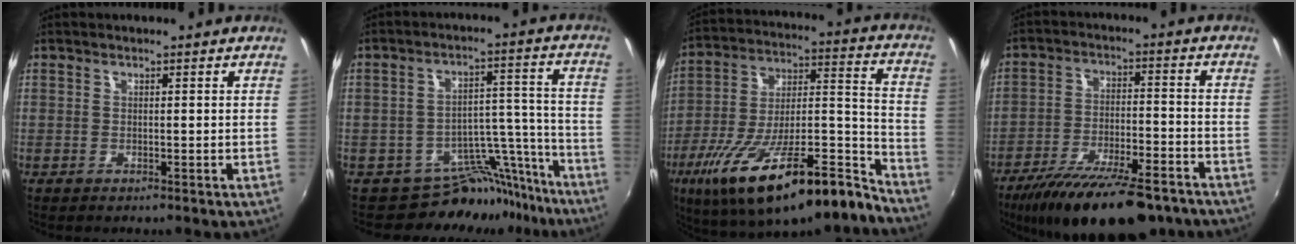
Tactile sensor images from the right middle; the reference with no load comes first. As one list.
[{"total": 11.1, "force": [-9.8, 4.7, 2.1], "torque": [-0.010, 0.055, -0.135]}, {"total": 26.1, "force": [-18.6, 6.2, 17.2], "torque": [-0.277, -0.023, -0.298]}, {"total": 20.8, "force": [-15.9, 6.3, 11.8], "torque": [-0.213, -0.033, -0.236]}]